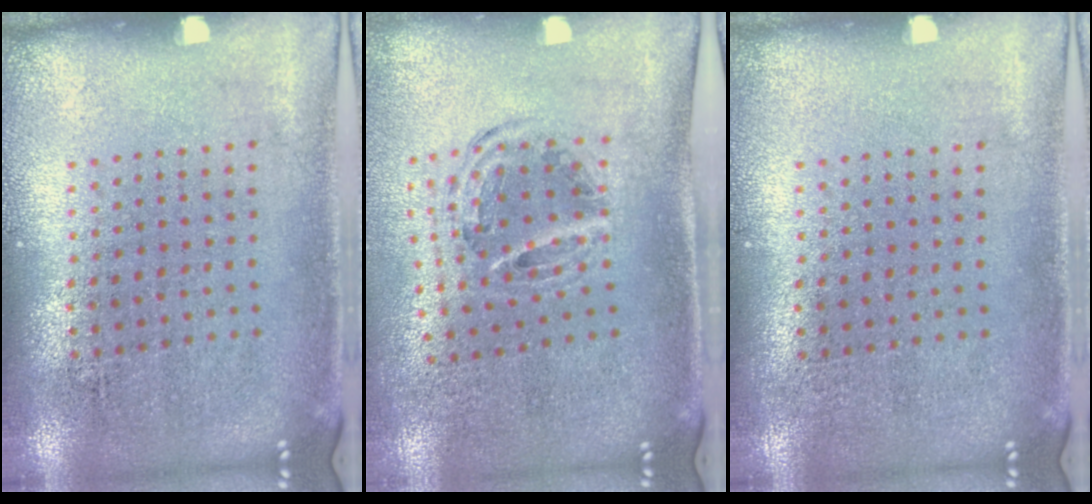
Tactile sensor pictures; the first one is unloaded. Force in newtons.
{"total": 0.9, "press": 0.9, "slide": 0.2}
{"total": 0.0}